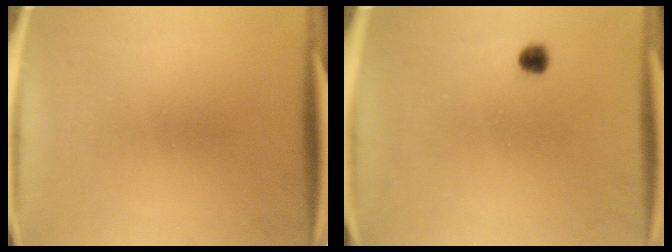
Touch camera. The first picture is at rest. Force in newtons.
{"total": 2.4}